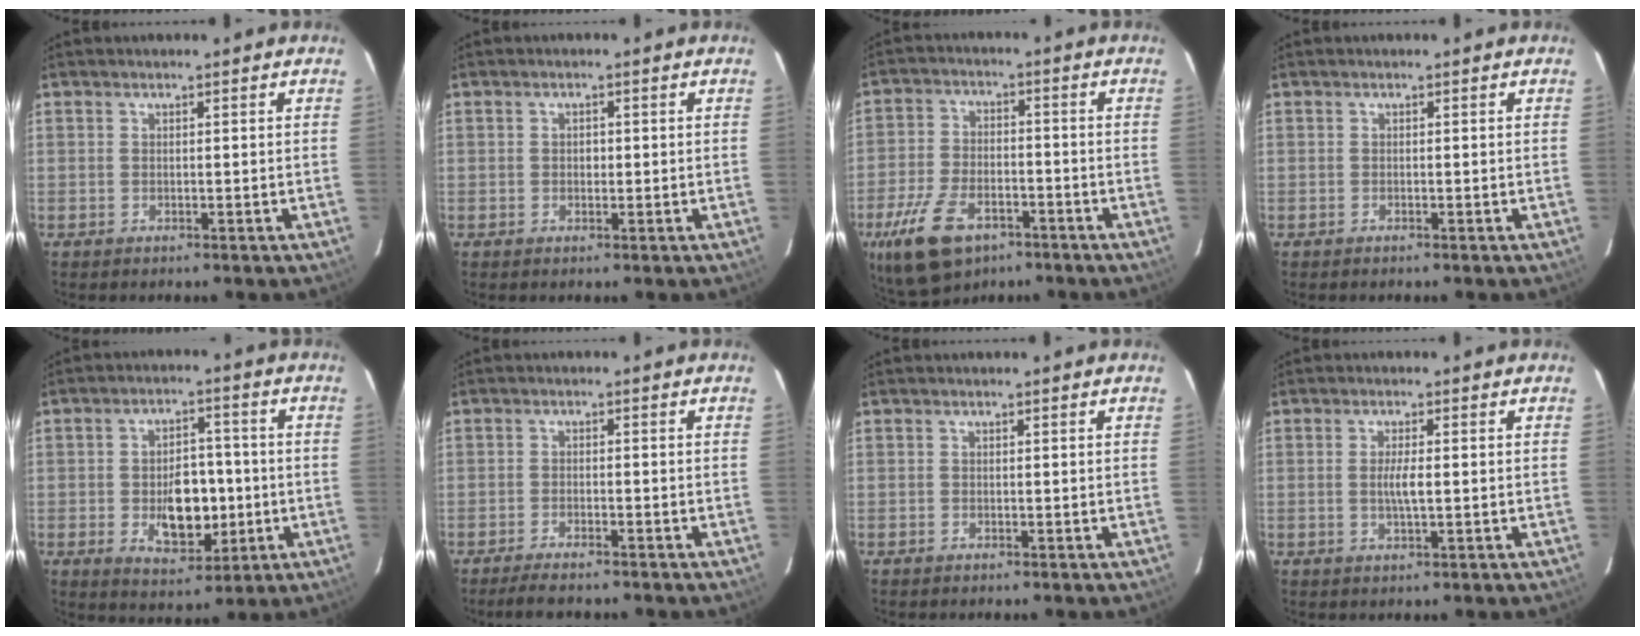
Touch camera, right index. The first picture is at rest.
{"total": 1.2, "force": [-0.1, 1.0, 0.6], "torque": [-0.008, 0.004, -0.003]}
{"total": 14.5, "force": [-8.3, 7.8, 8.9], "torque": [-0.204, -0.020, -0.147]}
{"total": 0.0}
{"total": 10.3, "force": [-1.9, 6.3, 7.9], "torque": [-0.138, 0.007, -0.014]}
{"total": 5.2, "force": [-4.5, 0.7, 2.4], "torque": [-0.058, -0.015, -0.080]}
{"total": 0.0}
{"total": 3.0, "force": [-0.2, 0.4, 2.9], "torque": [-0.055, -0.003, -0.004]}